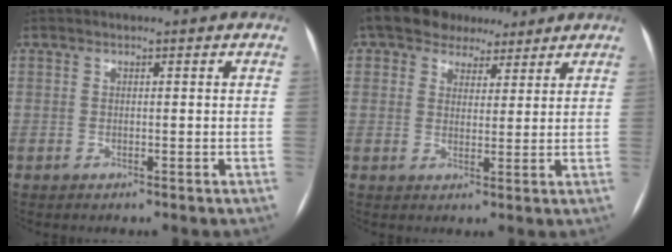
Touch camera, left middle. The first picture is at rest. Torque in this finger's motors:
{"motor_torque": [0.85, -0.88, 0.13, 0.03]}